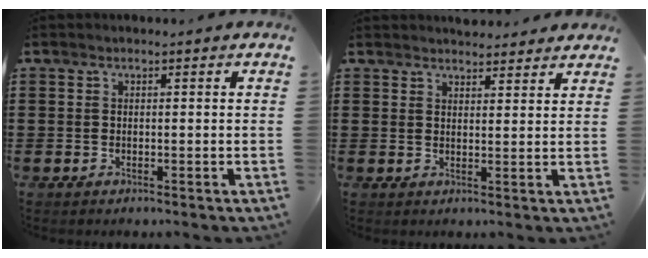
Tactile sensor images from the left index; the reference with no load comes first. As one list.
[{"total": 2.8, "force": [2.8, 0.3, 0.1], "torque": [-0.009, -0.006, 0.054]}]